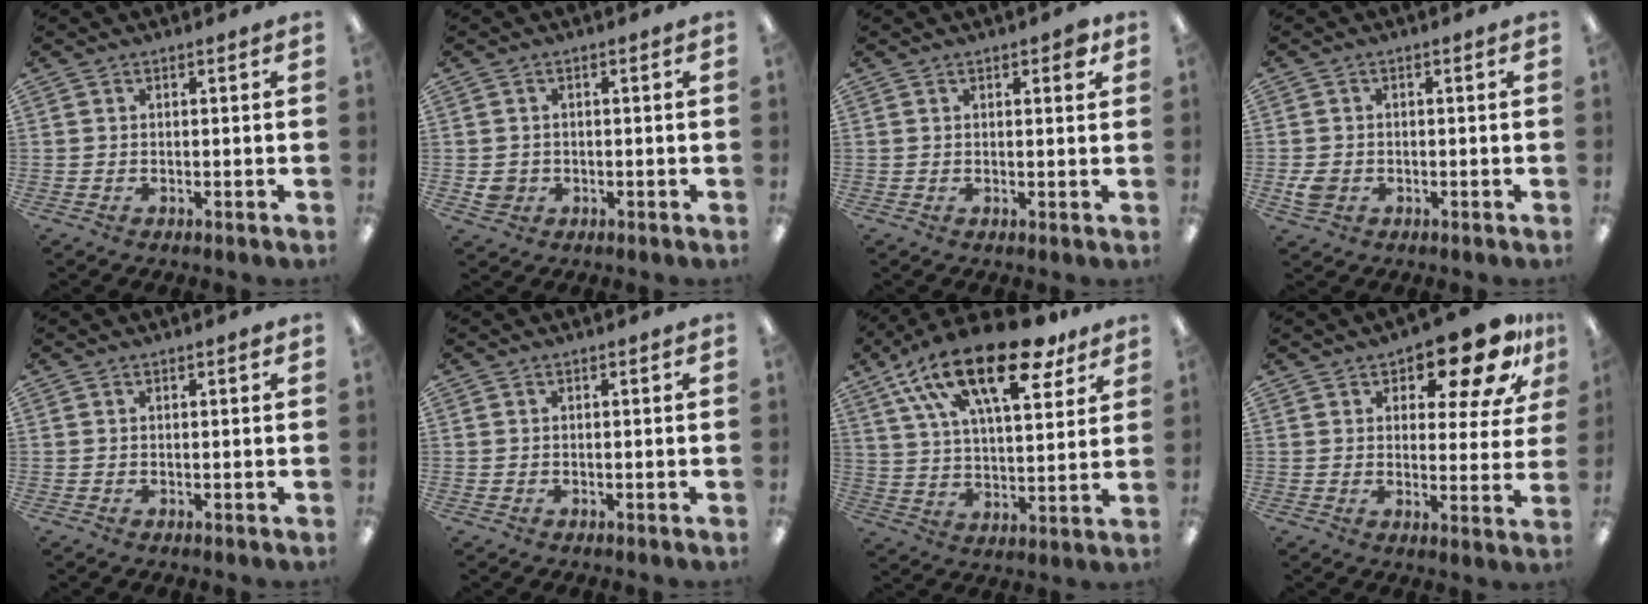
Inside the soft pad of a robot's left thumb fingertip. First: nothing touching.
{"total": 3.0, "force": [-0.6, 2.8, 1.1], "torque": [-0.010, 0.001, -0.011]}
{"total": 2.7, "force": [1.5, 0.9, 2.1], "torque": [-0.028, -0.003, 0.021]}
{"total": 3.5, "force": [-0.9, 2.8, 1.9], "torque": [-0.030, 0.000, -0.018]}
{"total": 0.8, "force": [0.5, 0.2, 0.7], "torque": [-0.014, 0.003, 0.007]}
{"total": 0.0}
{"total": 23.5, "force": [14.4, 9.3, 16.0], "torque": [-0.280, -0.067, 0.243]}
{"total": 15.3, "force": [10.2, 6.1, 9.6], "torque": [-0.133, -0.055, 0.168]}